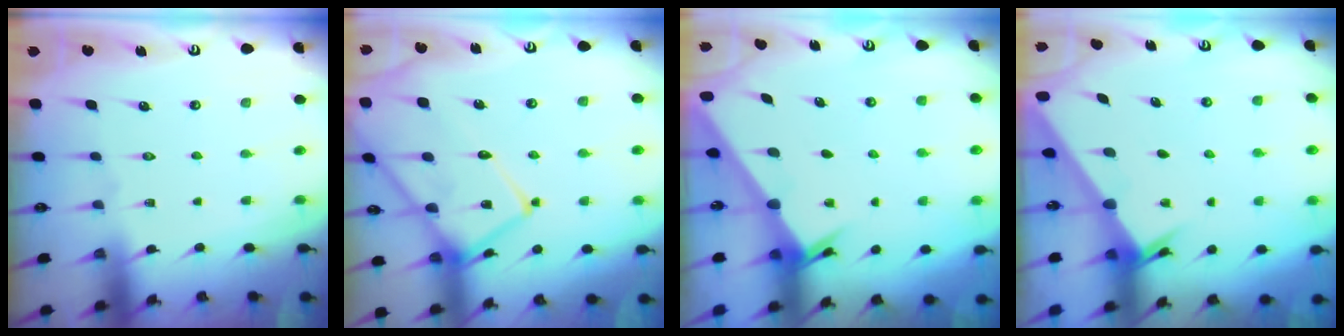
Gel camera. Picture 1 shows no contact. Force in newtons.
{"total": 19.0, "press": 18.9, "slide": 1.4}
{"total": 2.5, "press": 2.5, "slide": 0.2}
{"total": 2.5, "press": 2.5, "slide": 0.2}